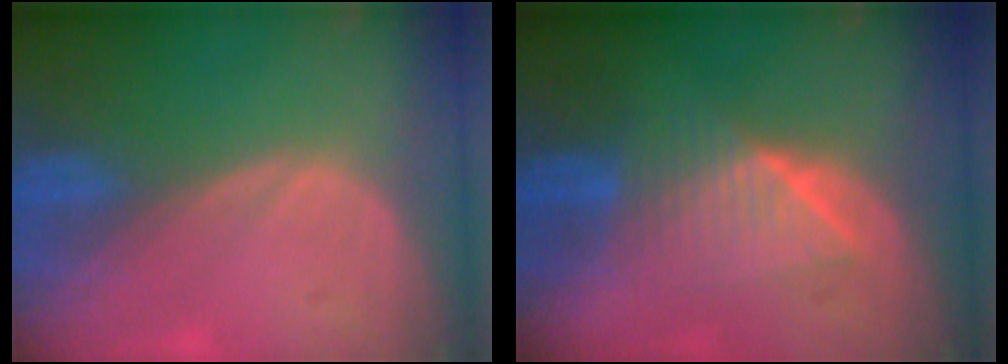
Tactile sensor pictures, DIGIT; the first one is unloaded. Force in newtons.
{"total": 6.4, "press": 6.3, "slide": 1.0}